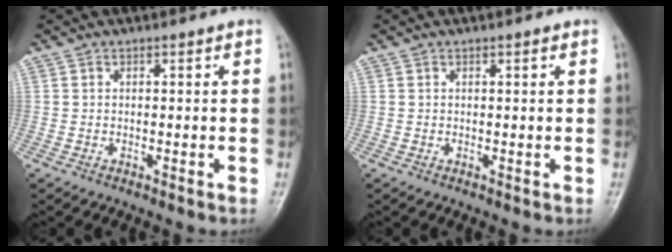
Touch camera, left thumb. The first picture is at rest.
{"total": 0.6, "force": [0.3, 0.1, 0.5], "torque": [-0.008, 0.000, 0.003]}